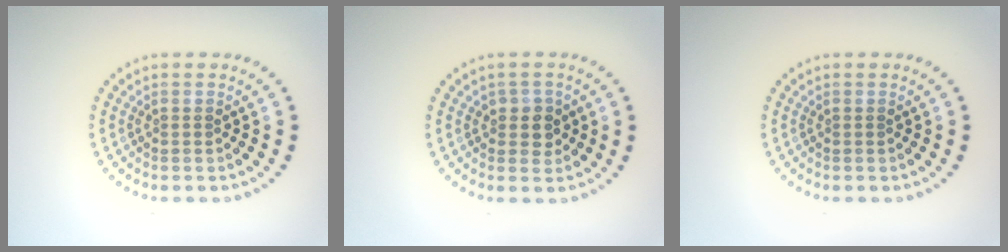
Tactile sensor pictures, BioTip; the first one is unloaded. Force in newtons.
{"total": 2.0, "press": 1.8, "slide": 0.7}
{"total": 0.0}